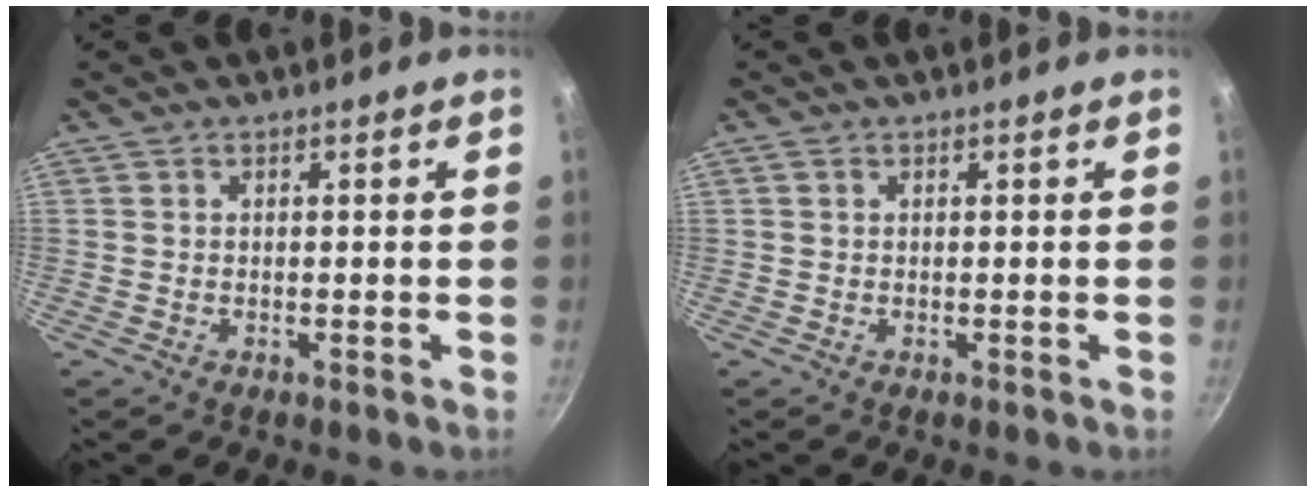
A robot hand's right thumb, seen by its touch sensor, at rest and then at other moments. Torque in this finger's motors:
{"motor_torque": [-0.11, 0.07, -0.38, 0.17, -0.04]}